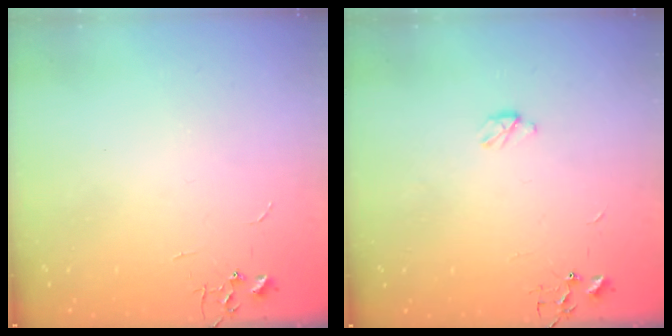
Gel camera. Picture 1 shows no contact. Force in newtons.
{"total": 3.2, "press": 3.2, "slide": 0.4}